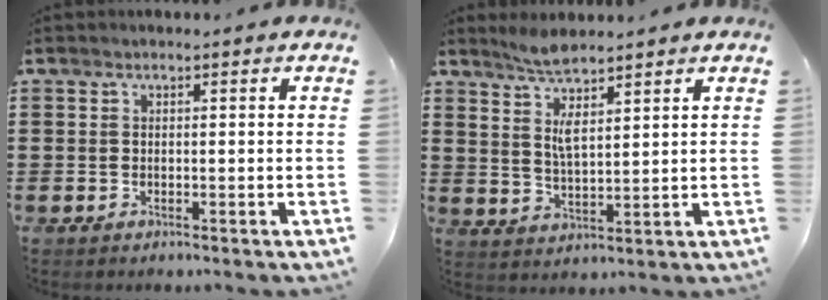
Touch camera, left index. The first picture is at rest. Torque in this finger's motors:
{"motor_torque": [0.55, 0.48, 0.36, 0.13]}